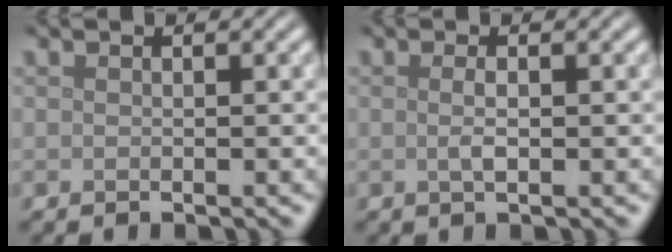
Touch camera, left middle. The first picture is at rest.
{"total": 1.2, "force": [0.0, 0.3, 1.2], "torque": [-0.025, 0.000, 0.000]}